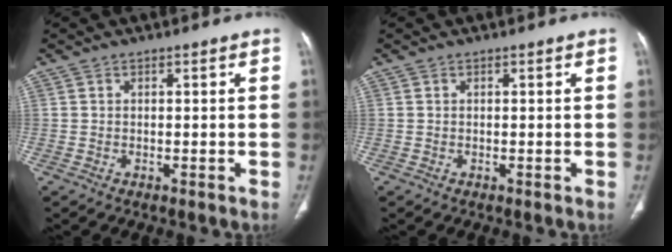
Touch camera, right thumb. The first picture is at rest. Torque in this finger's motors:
{"motor_torque": [0.05, 0.06, -0.15, 0.01, 0.00]}